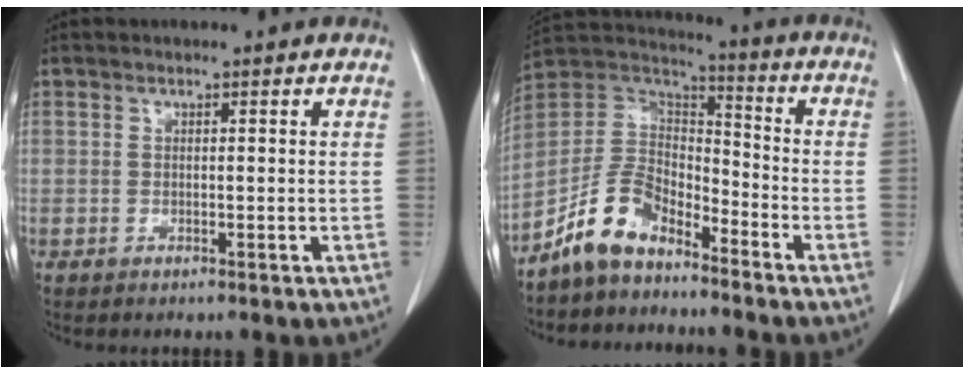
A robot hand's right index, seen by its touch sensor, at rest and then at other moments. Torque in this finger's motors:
{"motor_torque": [-0.04, 0.00, -0.06, -0.08]}